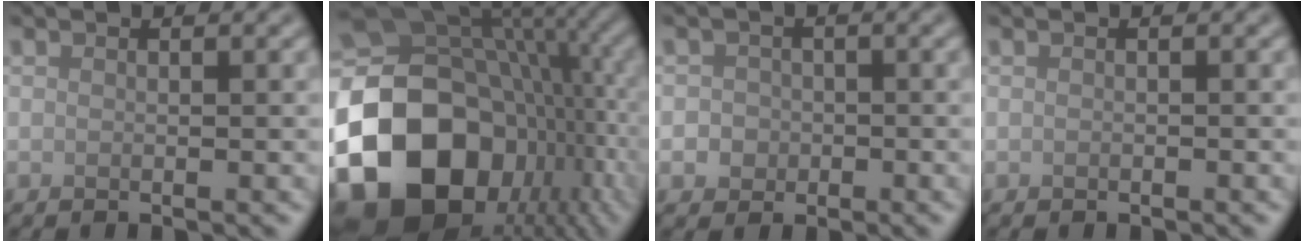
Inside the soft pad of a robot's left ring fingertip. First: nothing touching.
{"total": 20.8, "force": [-6.0, 15.9, 12.1], "torque": [-0.261, -0.024, -0.097]}
{"total": 2.4, "force": [-0.6, 2.2, 0.5], "torque": [0.014, 0.005, -0.023]}
{"total": 0.0}